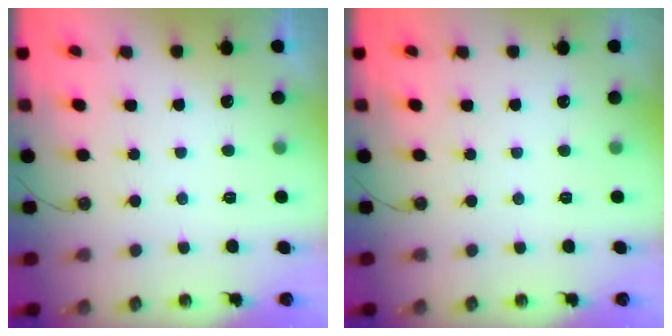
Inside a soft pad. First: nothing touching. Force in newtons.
{"total": 0.0}